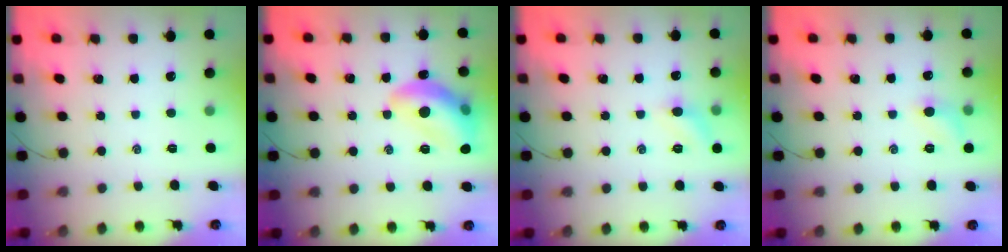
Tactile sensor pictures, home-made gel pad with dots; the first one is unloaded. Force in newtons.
{"total": 14.6, "press": 14.5, "slide": 1.5}
{"total": 7.1, "press": 6.9, "slide": 1.4}
{"total": 6.2, "press": 6.0, "slide": 1.8}